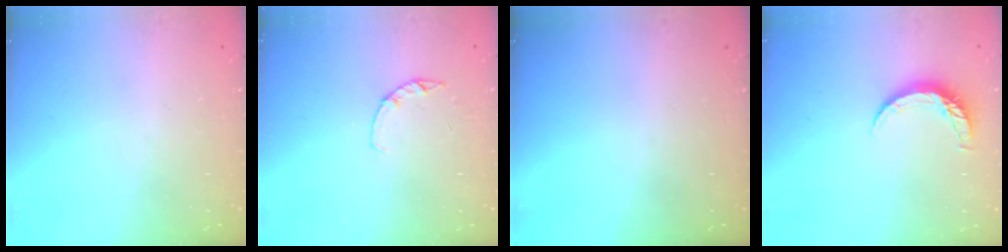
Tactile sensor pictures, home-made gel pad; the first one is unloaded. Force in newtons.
{"total": 2.2, "press": 2.2, "slide": 0.4}
{"total": 0.0}
{"total": 6.6, "press": 6.5, "slide": 0.6}